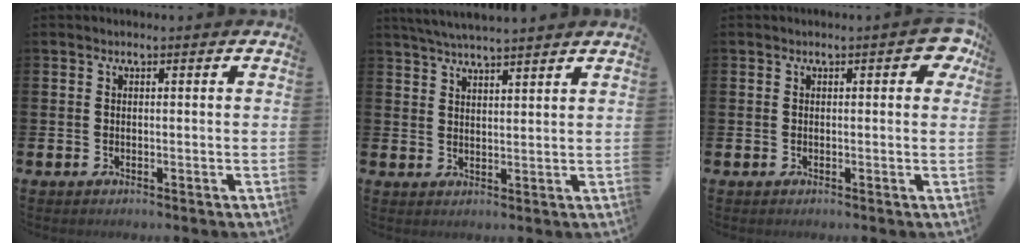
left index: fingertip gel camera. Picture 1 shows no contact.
{"total": 4.4, "force": [4.3, -0.2, 1.0], "torque": [-0.029, -0.016, 0.076]}
{"total": 2.7, "force": [0.5, 1.1, 2.4], "torque": [-0.032, 0.005, 0.000]}